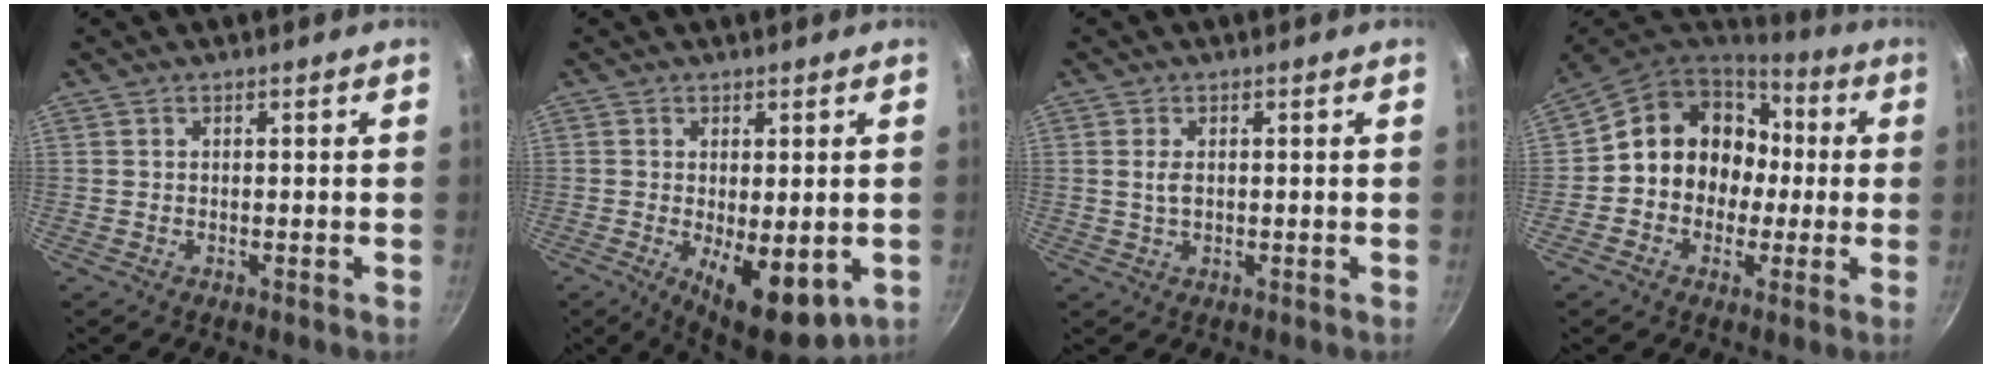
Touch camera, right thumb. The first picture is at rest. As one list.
[{"total": 10.7, "force": [-2.2, 4.5, 9.4], "torque": [-0.118, -0.010, -0.015]}, {"total": 1.4, "force": [0.2, 0.9, 1.2], "torque": [-0.022, 0.001, 0.003]}, {"total": 15.4, "force": [0.4, 13.5, 7.5], "torque": [-0.078, 0.045, -0.005]}]